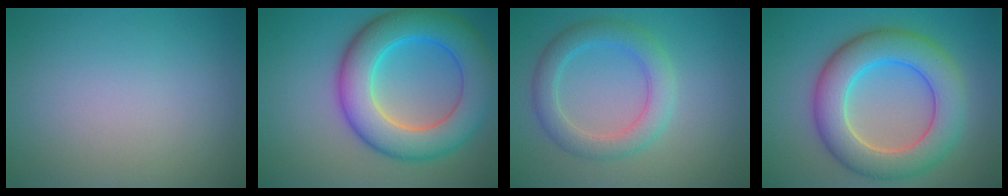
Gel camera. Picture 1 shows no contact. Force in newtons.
{"total": 9.4, "press": 9.4, "slide": 0.2}
{"total": 3.9, "press": 3.9, "slide": 0.1}
{"total": 8.3, "press": 8.3, "slide": 0.7}